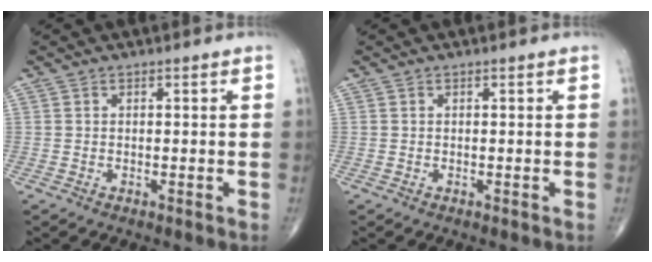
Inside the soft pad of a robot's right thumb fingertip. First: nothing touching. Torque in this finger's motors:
{"motor_torque": [0.00, 0.00, 0.01, -0.01, 0.00]}